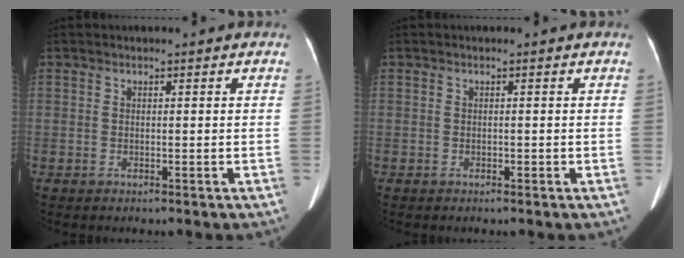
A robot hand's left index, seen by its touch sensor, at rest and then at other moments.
{"total": 0.0}